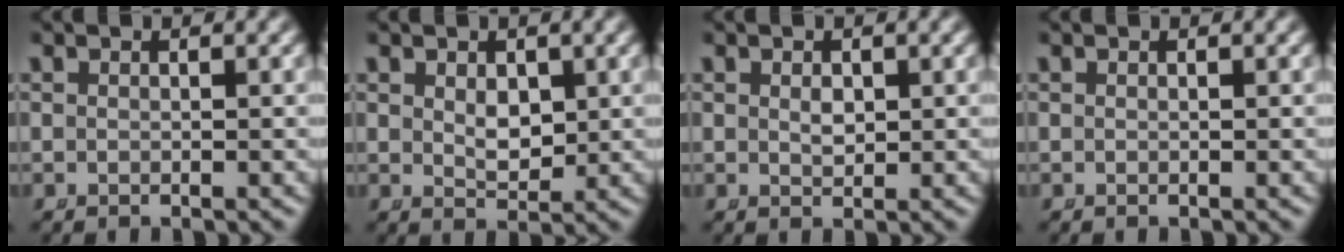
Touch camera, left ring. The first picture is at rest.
{"total": 2.1, "force": [0.8, 1.2, 1.6], "torque": [-0.026, -0.023, 0.027]}
{"total": 1.1, "force": [0.2, 0.7, 0.8], "torque": [-0.017, -0.016, 0.013]}
{"total": 0.0}